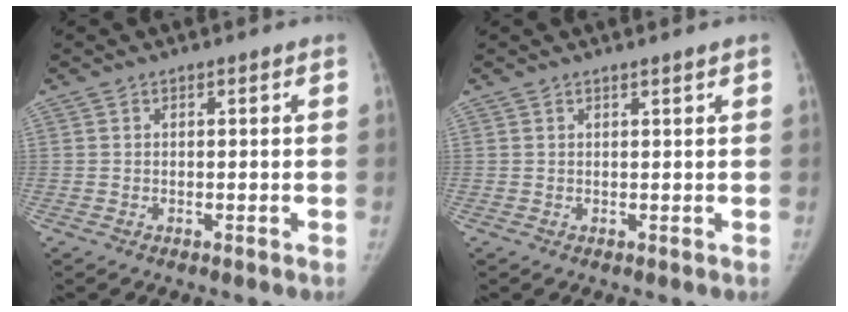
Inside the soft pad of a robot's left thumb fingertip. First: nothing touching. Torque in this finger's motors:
{"motor_torque": [-0.50, 0.02, -0.18, 0.23, 0.00]}